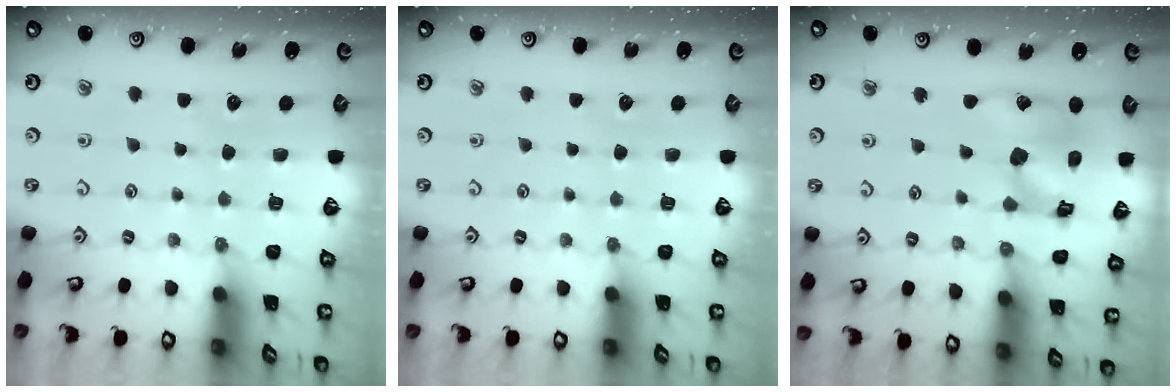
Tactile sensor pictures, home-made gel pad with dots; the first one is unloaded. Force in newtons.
{"total": 0.0}
{"total": 14.9, "press": 14.8, "slide": 1.9}